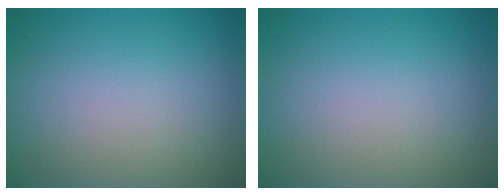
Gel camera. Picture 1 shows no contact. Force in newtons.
{"total": 0.0}